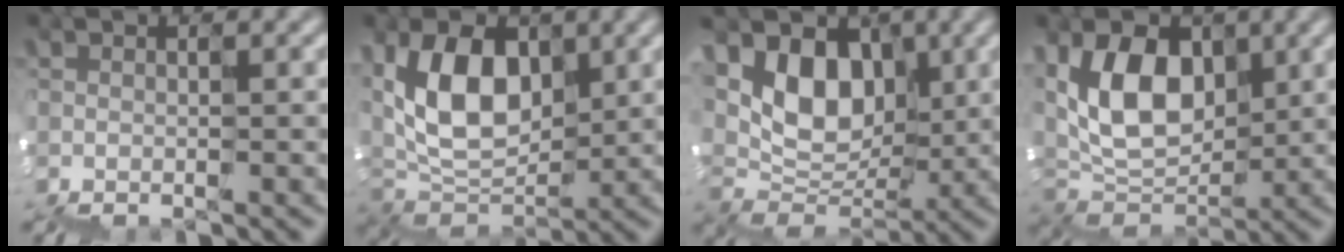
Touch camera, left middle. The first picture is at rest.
{"total": 6.4, "force": [2.5, 4.4, 3.9], "torque": [-0.099, 0.016, 0.039]}
{"total": 4.7, "force": [2.3, 3.8, 1.5], "torque": [-0.033, 0.003, 0.034]}
{"total": 6.4, "force": [2.4, 4.6, 3.6], "torque": [-0.089, 0.015, 0.036]}